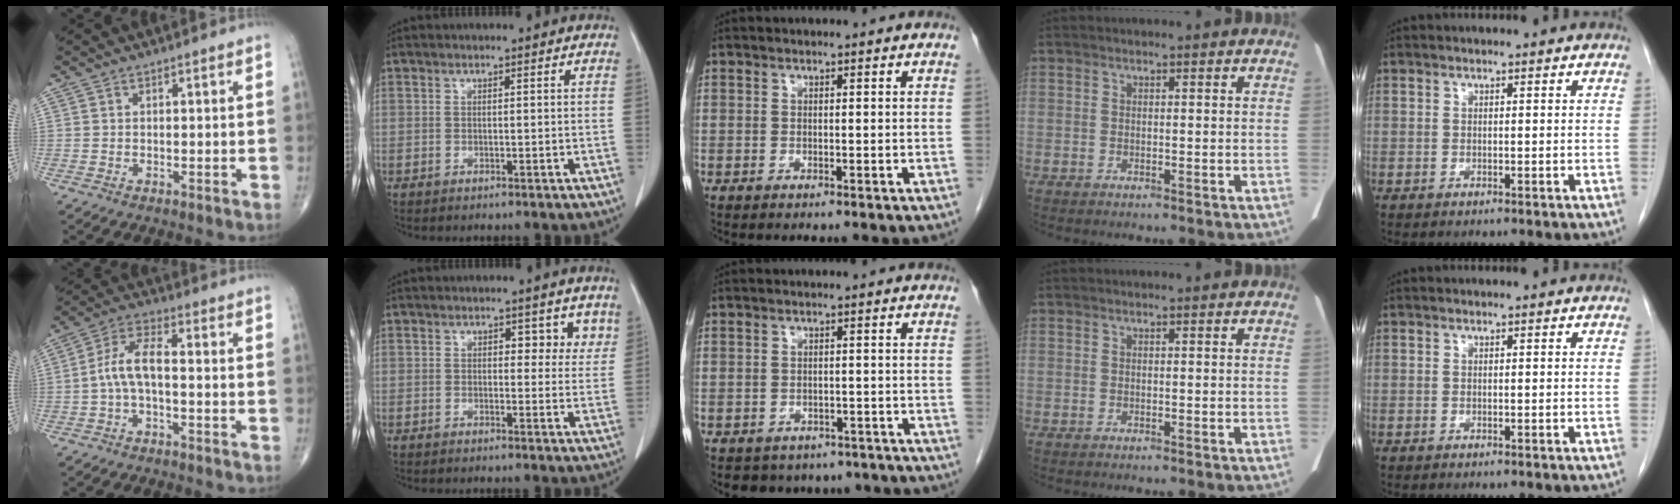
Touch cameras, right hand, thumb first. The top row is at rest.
{"thumb": {"total": 6.9, "force": [-1.2, 2.7, 6.2], "torque": [-0.127, 0.032, -0.031]}, "index": {"total": 3.8, "force": [1.9, 2.4, 2.2], "torque": [-0.004, 0.001, 0.018]}, "middle": {"total": 8.4, "force": [-6.8, 4.9, 1.2], "torque": [-0.008, 0.009, -0.071]}}